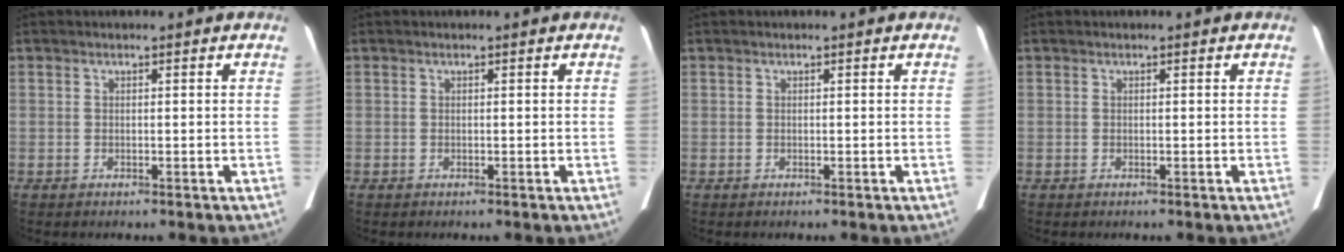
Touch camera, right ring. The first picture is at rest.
{"total": 0.0}
{"total": 0.0}
{"total": 0.0}